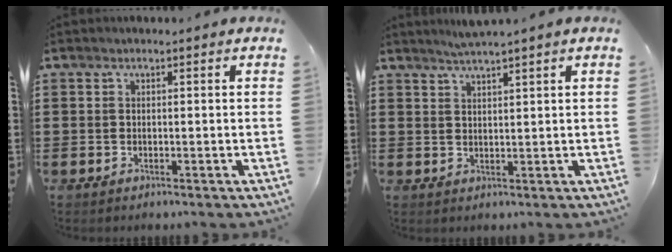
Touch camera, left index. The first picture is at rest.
{"total": 2.5, "force": [2.3, -0.6, 0.7], "torque": [-0.018, -0.003, 0.042]}